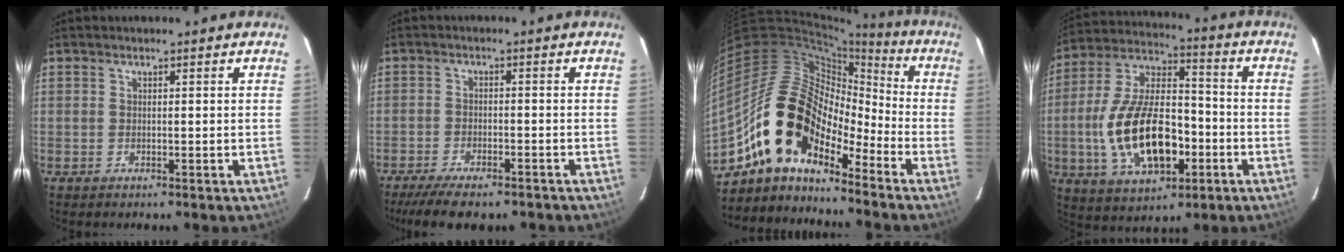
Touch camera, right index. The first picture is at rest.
{"total": 10.6, "force": [-8.7, 2.8, 5.4], "torque": [-0.123, -0.027, -0.140]}
{"total": 16.0, "force": [-11.1, 8.1, 8.1], "torque": [-0.145, 0.009, -0.219]}
{"total": 20.1, "force": [-5.2, 10.1, 16.6], "torque": [-0.342, 0.005, -0.081]}